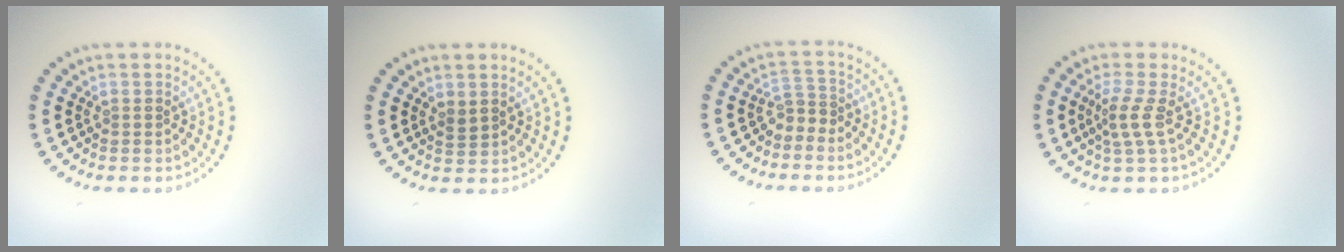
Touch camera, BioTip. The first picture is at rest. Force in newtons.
{"total": 0.9, "press": 0.7, "slide": 0.5}
{"total": 1.6, "press": 1.1, "slide": 1.1}
{"total": 2.3, "press": 1.6, "slide": 1.6}